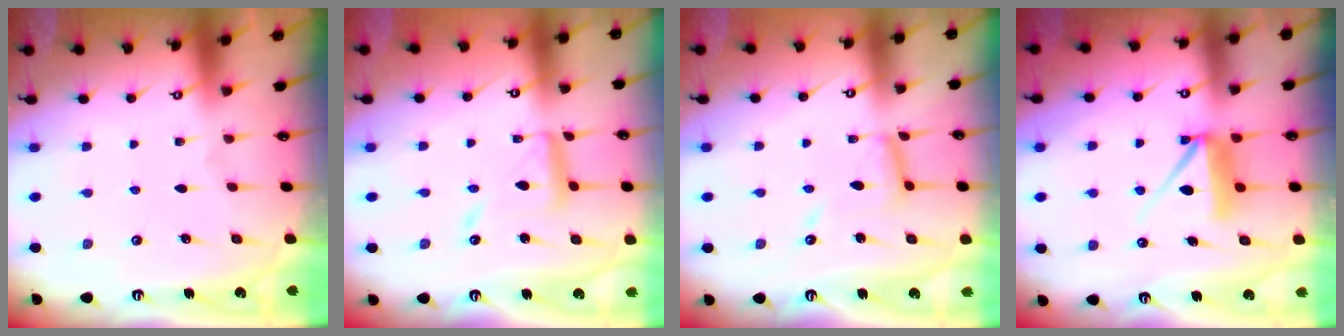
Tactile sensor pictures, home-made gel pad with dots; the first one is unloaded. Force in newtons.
{"total": 12.1, "press": 12.0, "slide": 1.0}
{"total": 11.1, "press": 11.0, "slide": 1.0}
{"total": 7.7, "press": 7.7, "slide": 0.8}